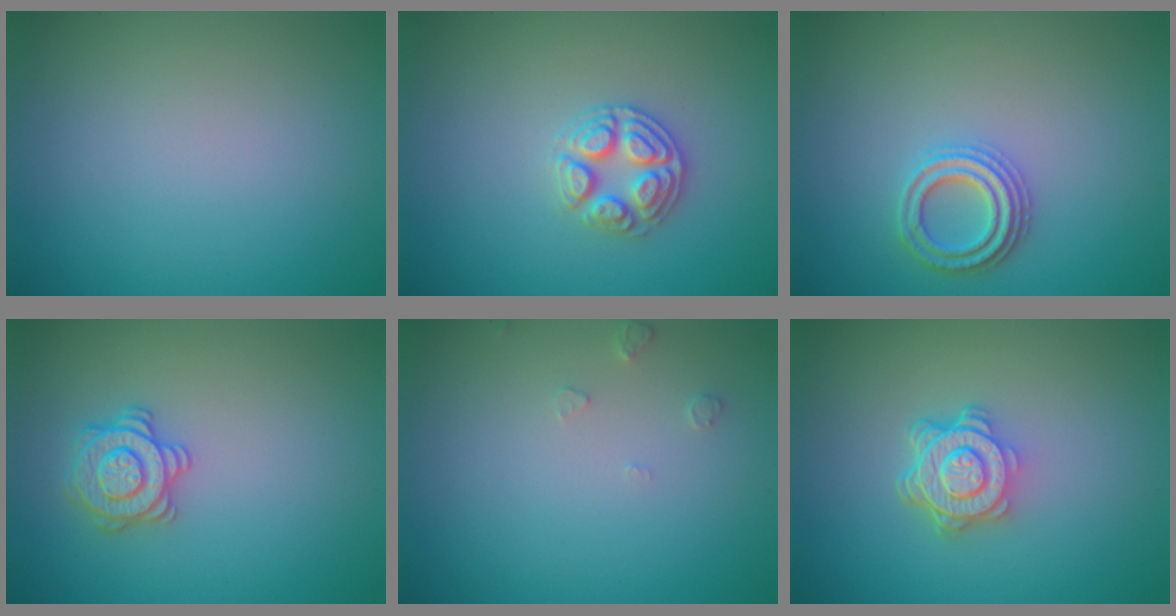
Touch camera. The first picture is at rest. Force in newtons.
{"total": 2.9, "press": 2.9, "slide": 0.1}
{"total": 2.7, "press": 2.6, "slide": 0.8}
{"total": 2.9, "press": 2.9, "slide": 0.1}
{"total": 0.9, "press": 0.9, "slide": 0.2}
{"total": 4.7, "press": 3.4, "slide": 3.2}